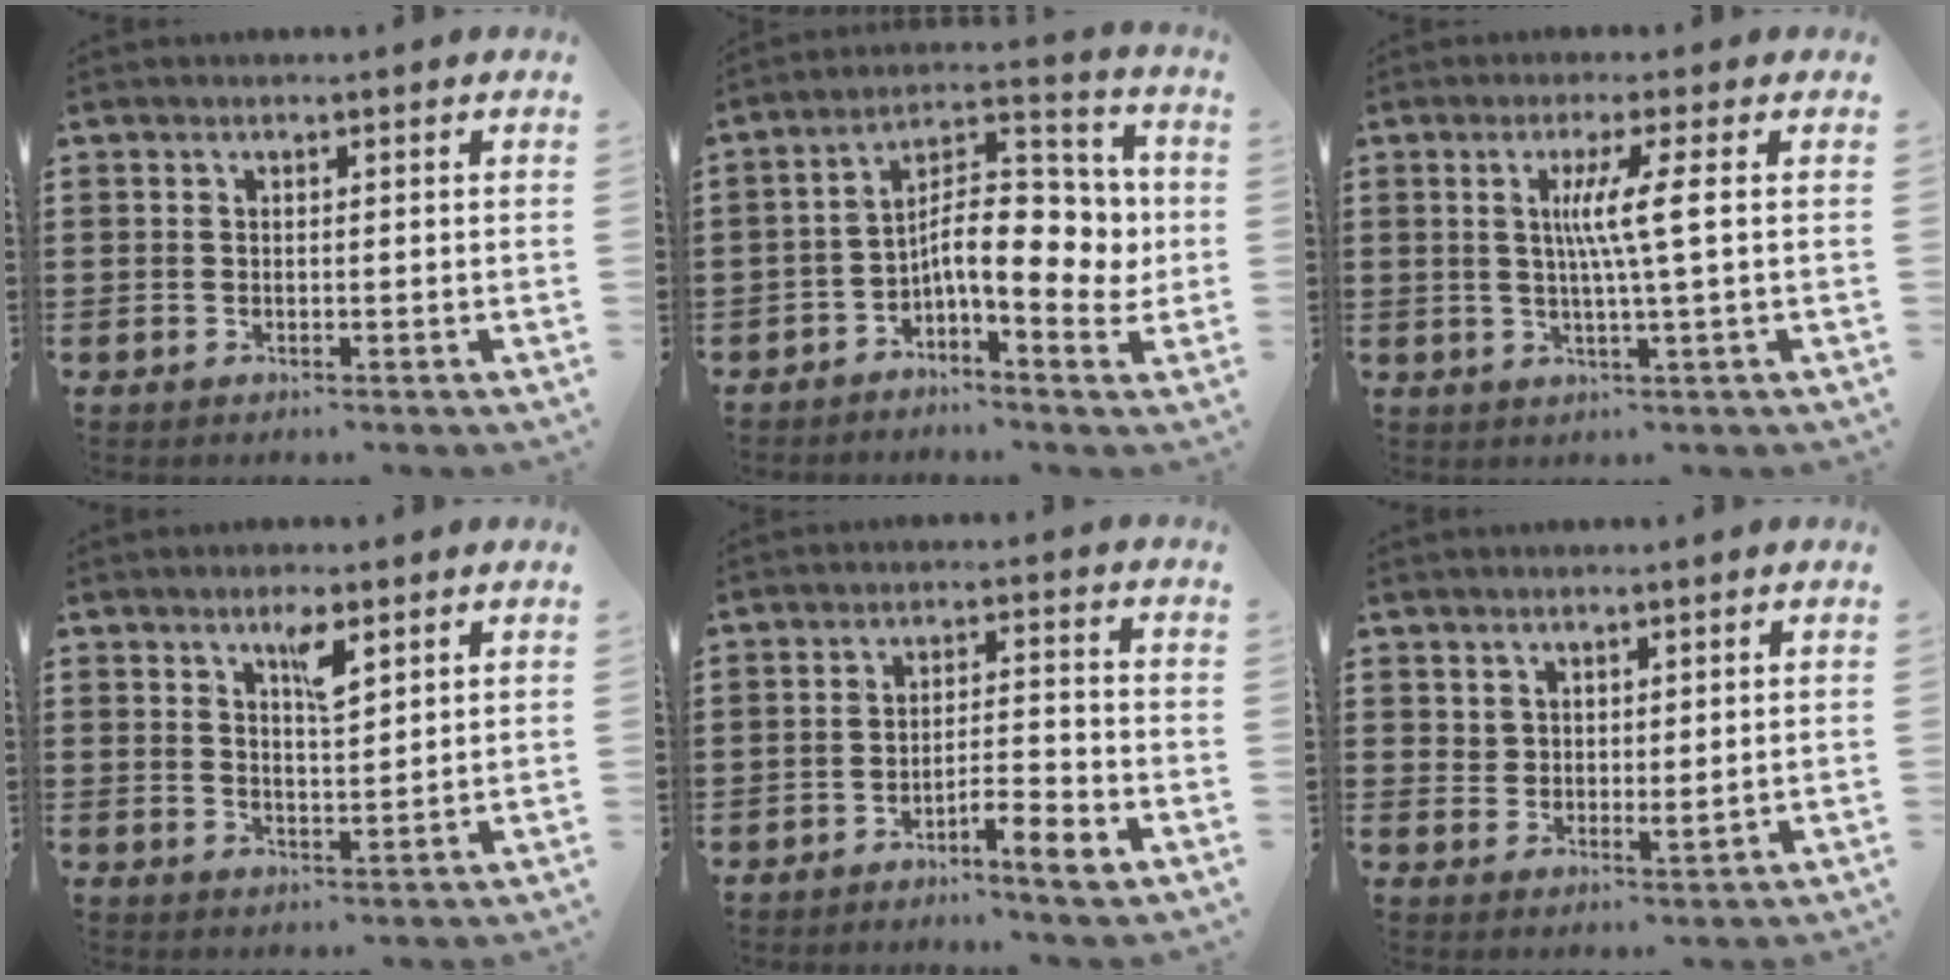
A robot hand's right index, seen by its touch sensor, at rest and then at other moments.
{"total": 10.9, "force": [-0.5, 4.7, 9.8], "torque": [-0.143, -0.011, -0.012]}
{"total": 5.9, "force": [0.7, -0.7, 5.8], "torque": [-0.111, -0.006, 0.005]}
{"total": 4.0, "force": [2.5, 1.0, 3.1], "torque": [-0.050, -0.001, 0.038]}
{"total": 4.9, "force": [-3.8, 0.5, 3.0], "torque": [-0.050, 0.003, -0.069]}
{"total": 2.6, "force": [2.4, 0.9, 0.3], "torque": [-0.011, -0.002, 0.047]}